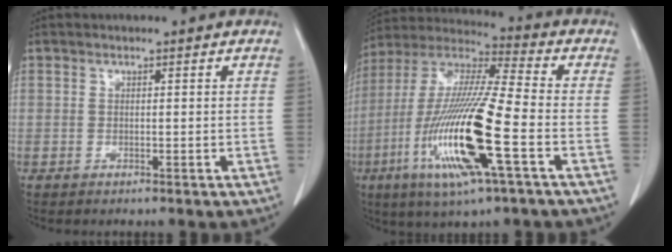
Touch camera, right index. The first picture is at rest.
{"total": 20.0, "force": [-6.4, 1.3, 19.0], "torque": [-0.407, -0.028, -0.125]}